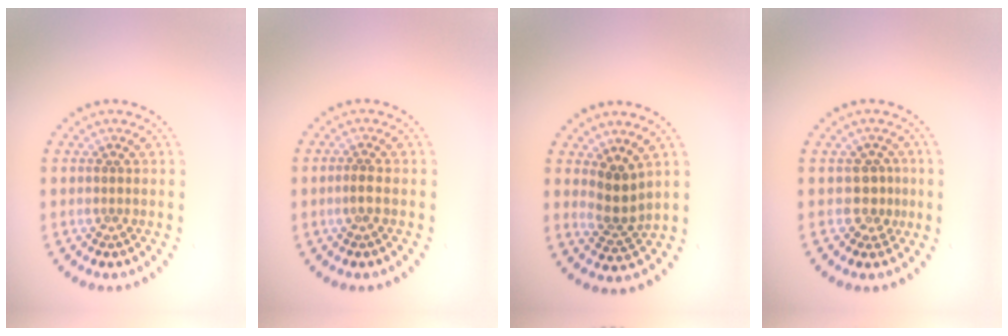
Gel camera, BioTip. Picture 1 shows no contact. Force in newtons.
{"total": 1.0, "press": 0.9, "slide": 0.4}
{"total": 2.6, "press": 2.0, "slide": 1.7}
{"total": 2.0, "press": 1.6, "slide": 1.2}